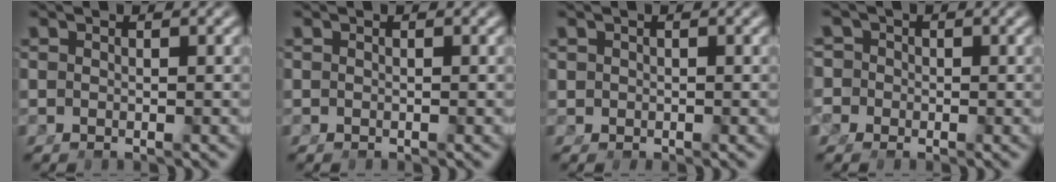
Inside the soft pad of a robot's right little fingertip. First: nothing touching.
{"total": 0.0}
{"total": 0.6, "force": [0.2, 0.6, 0.1], "torque": [-0.007, -0.005, 0.009]}
{"total": 5.9, "force": [-1.4, 5.7, 1.1], "torque": [-0.045, -0.019, -0.032]}